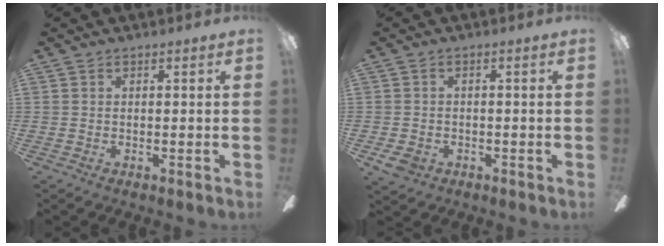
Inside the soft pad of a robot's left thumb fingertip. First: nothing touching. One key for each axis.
{"total": 3.5, "fx": -1.7, "fy": 2.5, "fz": 1.7, "tx": -0.046, "ty": 0.005, "tz": -0.036}